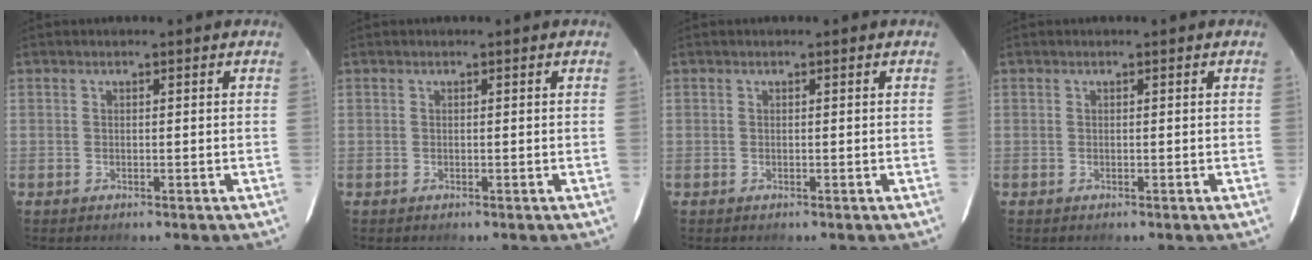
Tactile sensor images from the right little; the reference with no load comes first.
{"total": 0.0}
{"total": 0.0}
{"total": 0.0}